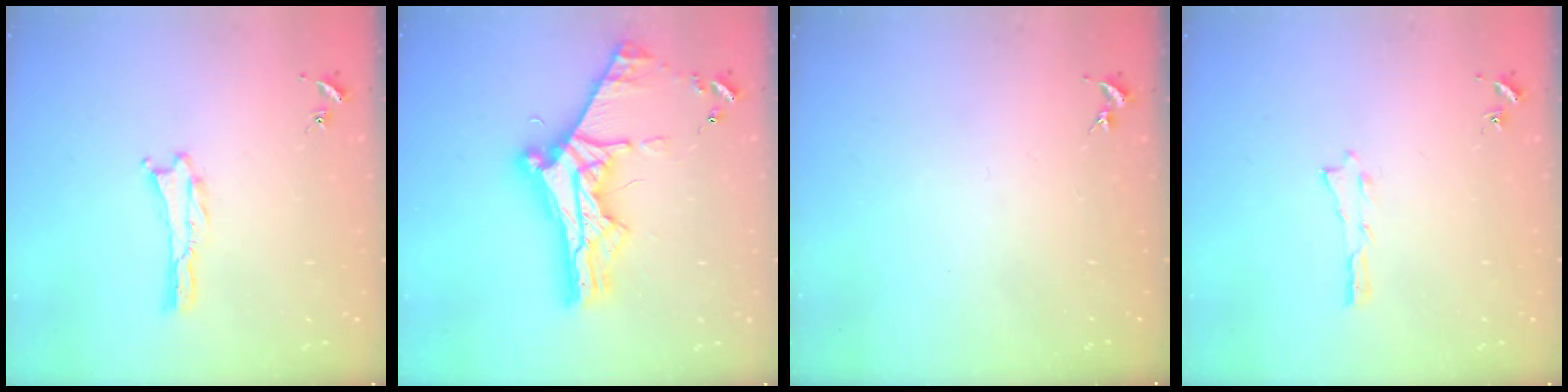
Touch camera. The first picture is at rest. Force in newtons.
{"total": 10.9, "press": 10.8, "slide": 1.0}
{"total": 0.0}
{"total": 0.0}